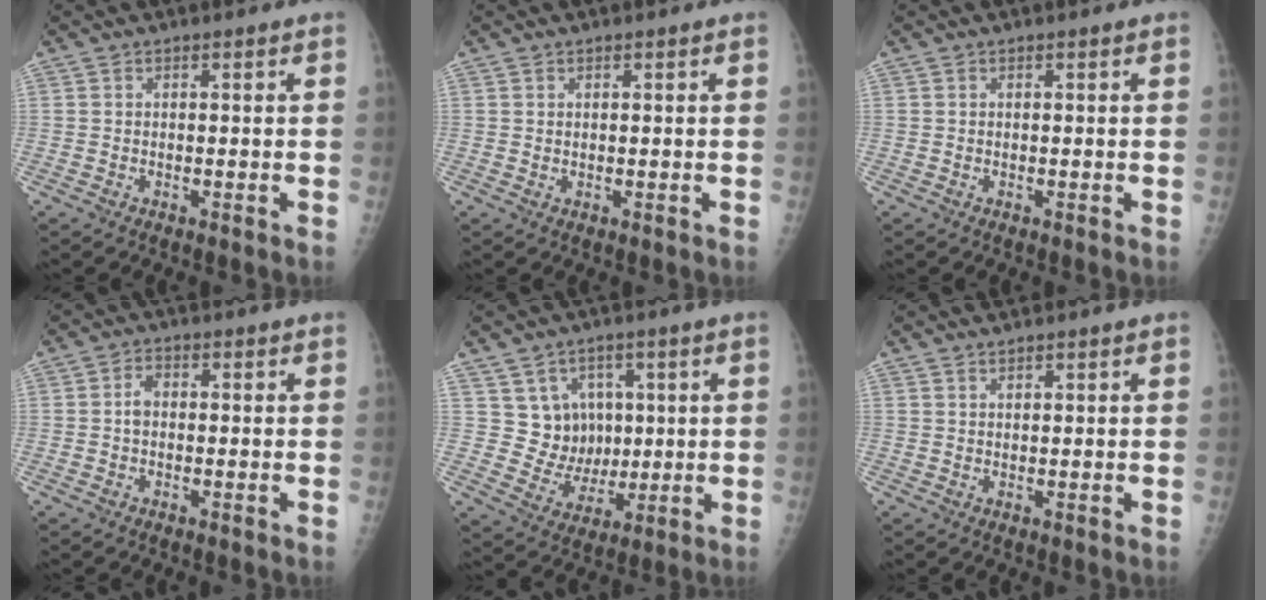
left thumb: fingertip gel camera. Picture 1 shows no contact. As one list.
[{"total": 0.8, "force": [0.6, 0.3, 0.4], "torque": [-0.006, -0.003, 0.012]}, {"total": 0.0}, {"total": 2.5, "force": [-0.1, 1.7, 1.8], "torque": [-0.031, 0.006, -0.006]}, {"total": 8.6, "force": [2.5, 7.7, 2.8], "torque": [-0.002, -0.012, 0.056]}, {"total": 1.2, "force": [1.1, 0.2, 0.4], "torque": [-0.005, -0.004, 0.022]}]